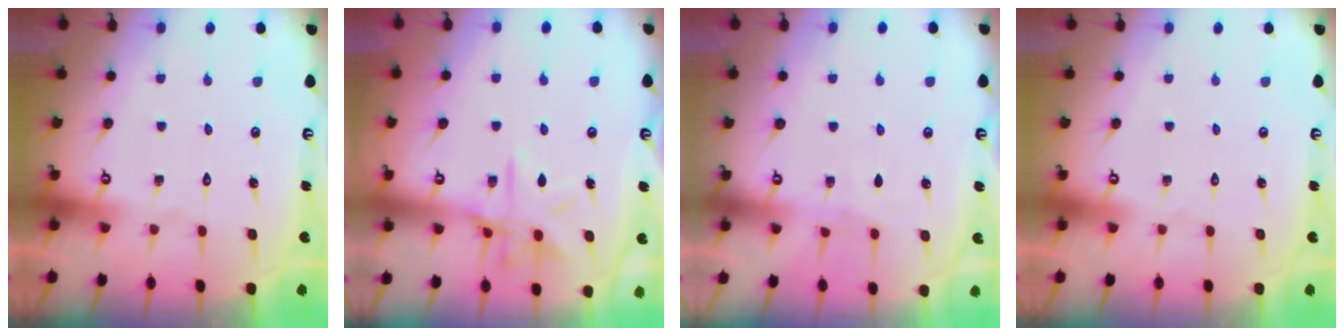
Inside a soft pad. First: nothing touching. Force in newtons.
{"total": 12.0, "press": 11.9, "slide": 0.8}
{"total": 4.8, "press": 4.8, "slide": 0.6}
{"total": 0.0}